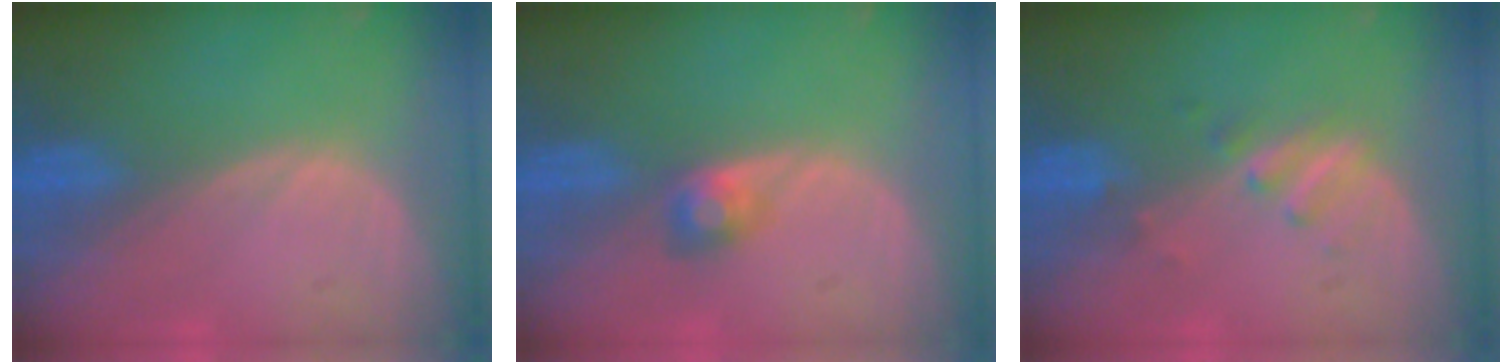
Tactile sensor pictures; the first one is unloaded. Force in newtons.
{"total": 2.3, "press": 2.3, "slide": 0.2}
{"total": 2.7, "press": 2.7, "slide": 0.5}